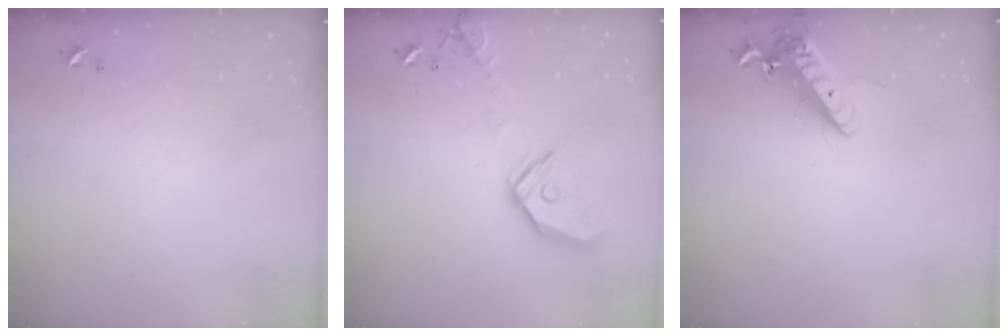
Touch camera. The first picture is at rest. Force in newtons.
{"total": 16.3, "press": 16.1, "slide": 2.4}
{"total": 14.0, "press": 13.7, "slide": 2.8}